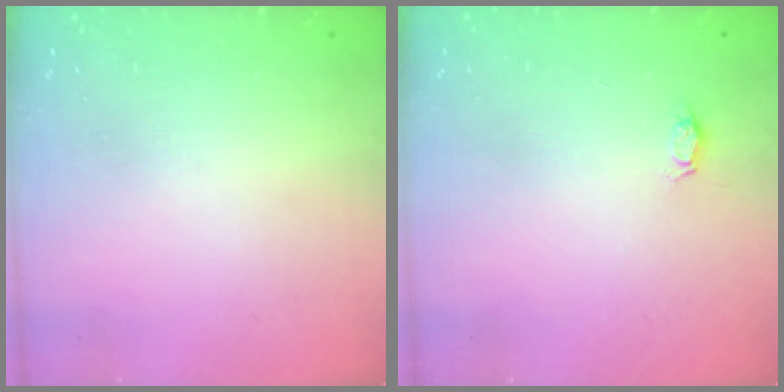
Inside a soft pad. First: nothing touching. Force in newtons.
{"total": 3.0, "press": 2.9, "slide": 0.3}